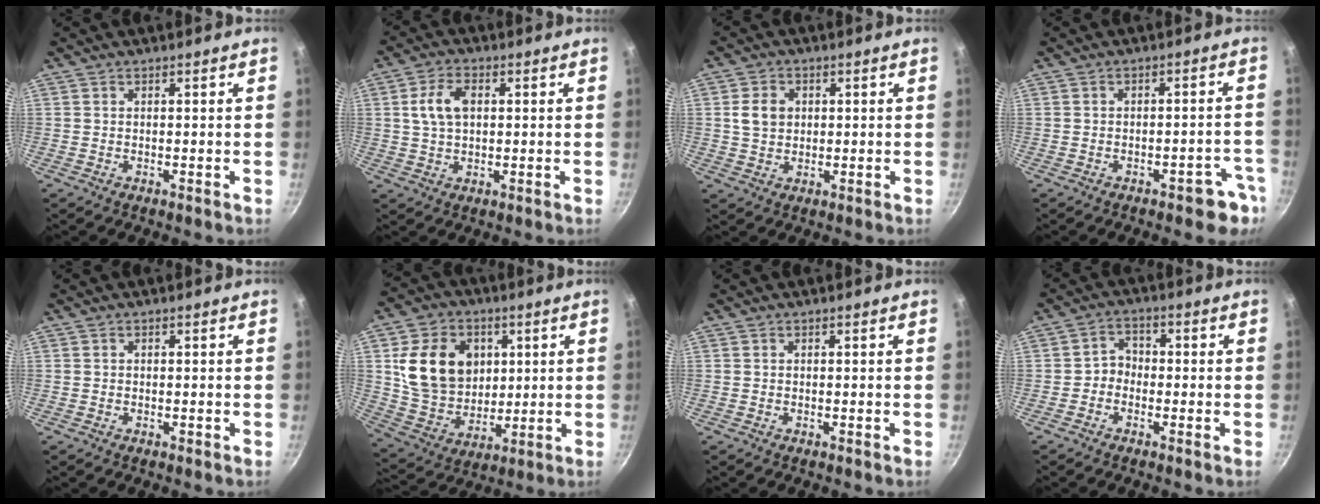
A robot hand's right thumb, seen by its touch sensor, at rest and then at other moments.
{"total": 6.7, "force": [1.3, 4.1, 5.1], "torque": [-0.098, 0.008, 0.025]}
{"total": 5.3, "force": [0.9, 4.3, 2.8], "torque": [-0.037, -0.001, 0.017]}
{"total": 6.5, "force": [-3.8, 2.6, 4.5], "torque": [-0.038, 0.035, -0.043]}
{"total": 0.0}
{"total": 17.6, "force": [4.0, 14.0, 9.9], "torque": [-0.144, -0.007, 0.083]}
{"total": 0.0}
{"total": 3.7, "force": [-1.1, 3.1, 1.8], "torque": [-0.009, 0.020, -0.032]}